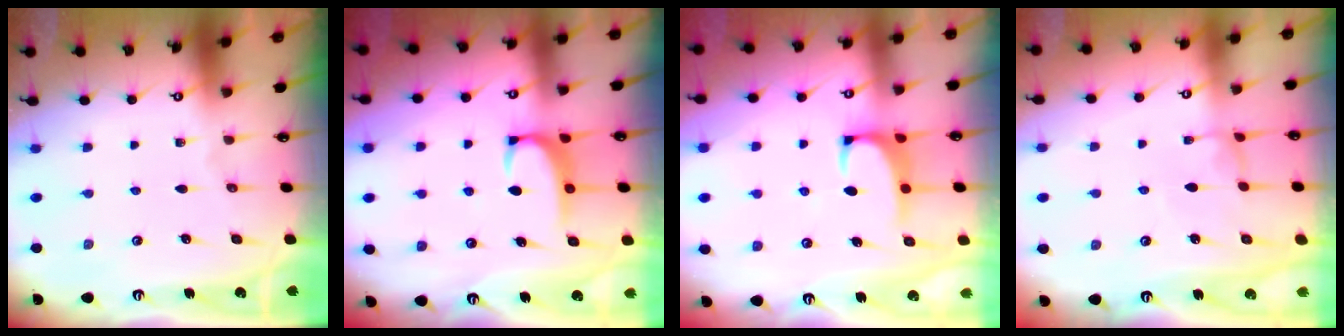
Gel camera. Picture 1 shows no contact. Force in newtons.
{"total": 2.3, "press": 2.2, "slide": 0.6}
{"total": 2.0, "press": 1.7, "slide": 1.0}
{"total": 0.7, "press": 0.5, "slide": 0.5}